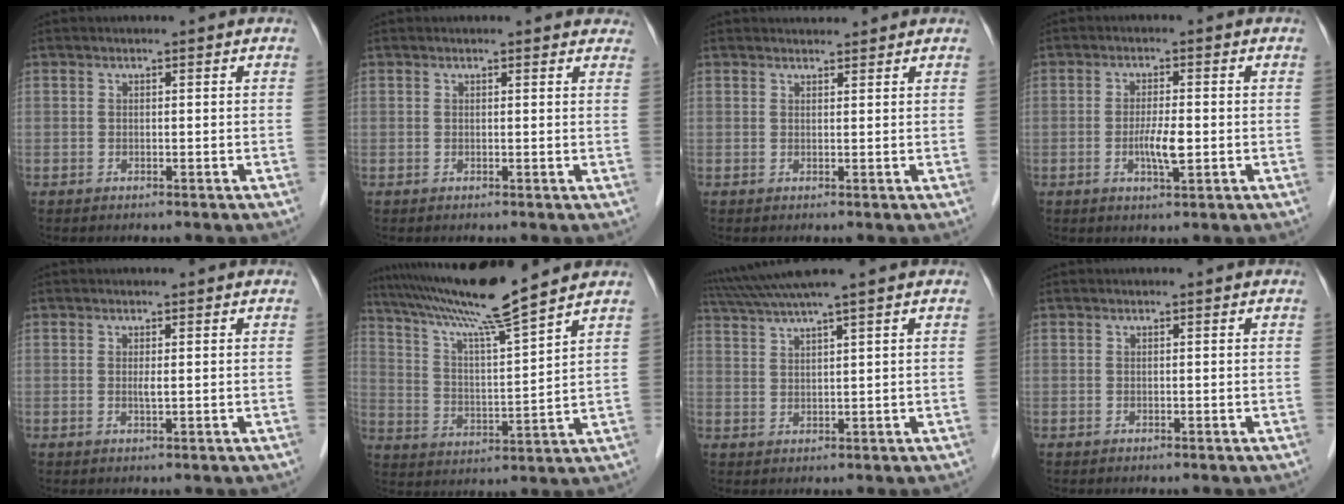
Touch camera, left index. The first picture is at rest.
{"total": 4.2, "force": [3.8, 0.9, 1.7], "torque": [-0.018, 0.019, 0.030]}
{"total": 3.3, "force": [3.2, 0.5, 0.8], "torque": [-0.014, 0.022, 0.045]}
{"total": 4.1, "force": [-0.7, 0.5, 4.0], "torque": [-0.075, -0.005, -0.012]}
{"total": 1.2, "force": [0.2, -0.1, 1.1], "torque": [-0.026, -0.001, 0.003]}
{"total": 14.3, "force": [12.1, -1.8, 7.3], "torque": [-0.135, 0.007, 0.208]}
{"total": 7.2, "force": [5.9, -1.9, 3.6], "torque": [-0.067, 0.023, 0.106]}
{"total": 0.0}